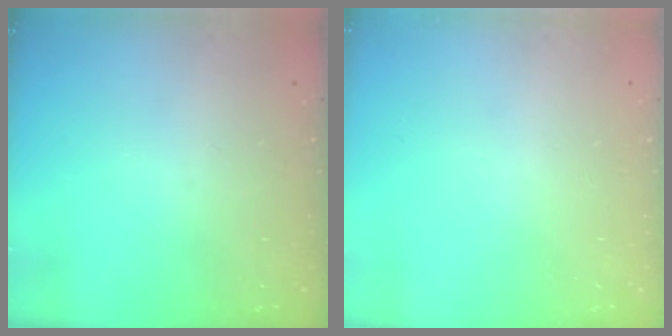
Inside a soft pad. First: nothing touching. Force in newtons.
{"total": 0.0}